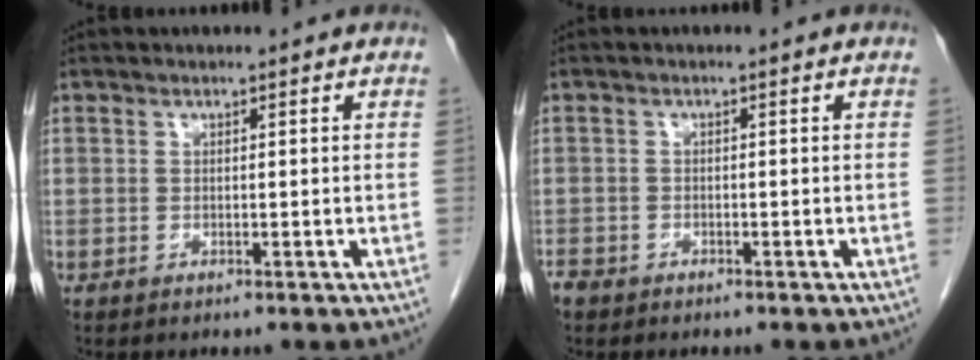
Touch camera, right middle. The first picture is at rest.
{"total": 1.9, "force": [-1.5, 1.1, 0.4], "torque": [-0.009, 0.000, -0.027]}